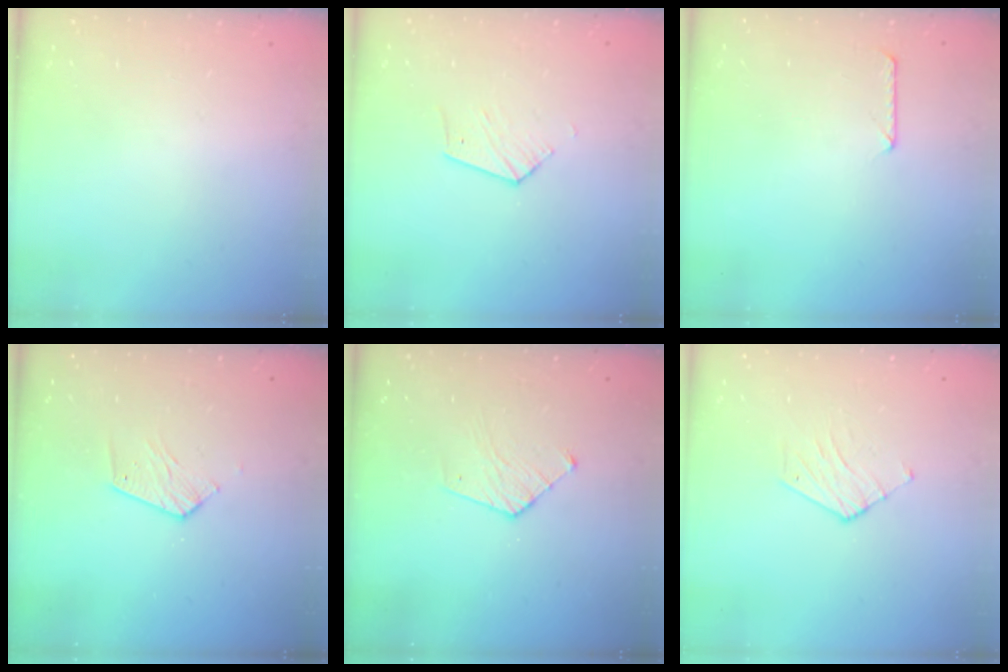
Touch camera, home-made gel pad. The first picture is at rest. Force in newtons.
{"total": 3.9, "press": 3.8, "slide": 0.4}
{"total": 6.8, "press": 6.8, "slide": 0.8}
{"total": 6.8, "press": 6.8, "slide": 0.3}
{"total": 6.6, "press": 6.6, "slide": 0.4}
{"total": 4.1, "press": 4.1, "slide": 0.4}